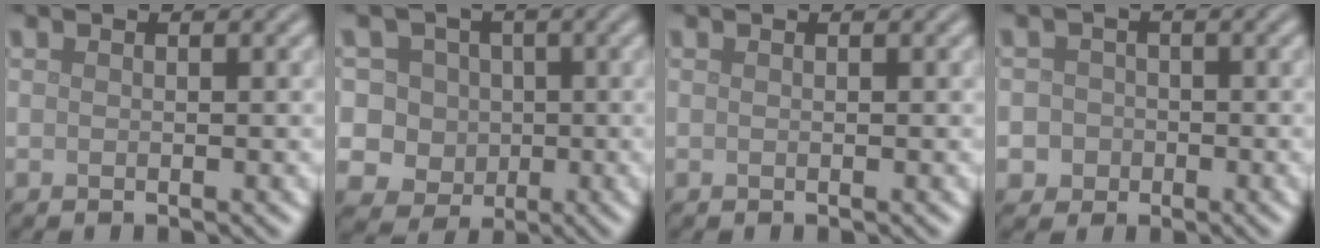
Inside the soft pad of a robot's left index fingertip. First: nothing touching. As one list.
[{"total": 7.9, "force": [1.4, 7.2, 3.0], "torque": [-0.044, 0.027, -0.008]}, {"total": 0.0}, {"total": 3.3, "force": [-0.9, 3.1, 0.7], "torque": [0.016, 0.006, -0.035]}]